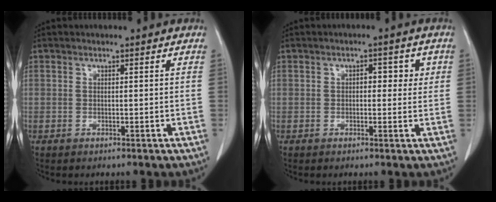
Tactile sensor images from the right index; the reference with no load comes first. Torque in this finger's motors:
{"motor_torque": [0.09, 0.26, 0.06, 0.01]}